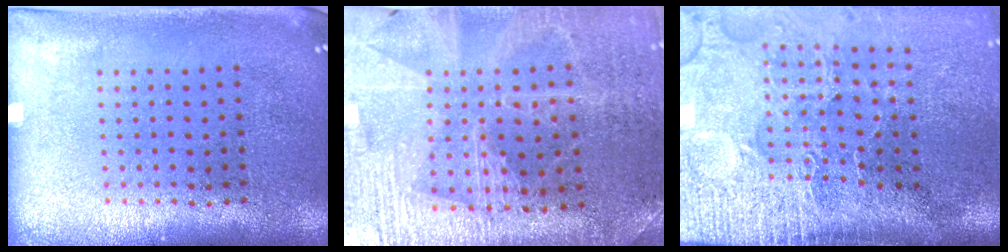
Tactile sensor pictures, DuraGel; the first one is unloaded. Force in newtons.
{"total": 2.9, "press": 2.9, "slide": 0.6}
{"total": 5.0, "press": 4.0, "slide": 2.9}